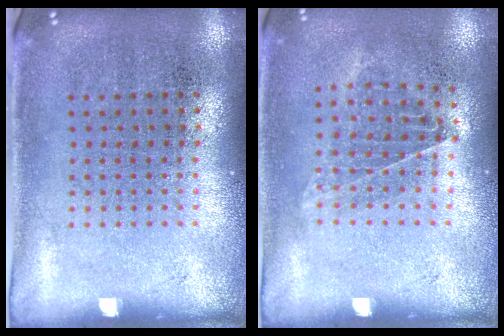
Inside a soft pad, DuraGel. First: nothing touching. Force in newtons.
{"total": 0.9, "press": 0.8, "slide": 0.4}